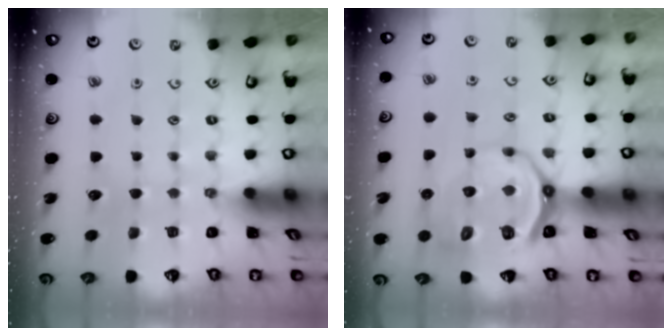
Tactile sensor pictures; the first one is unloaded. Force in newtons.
{"total": 12.7, "press": 12.3, "slide": 3.3}